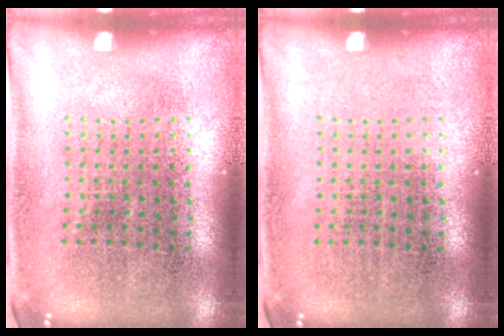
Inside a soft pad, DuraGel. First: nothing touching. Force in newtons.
{"total": 0.0}